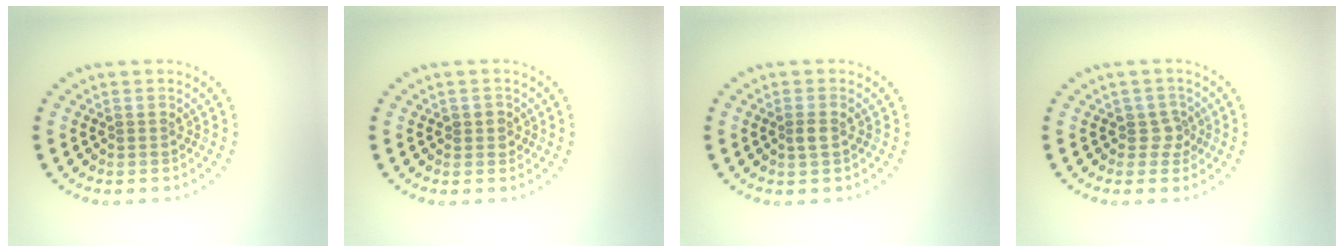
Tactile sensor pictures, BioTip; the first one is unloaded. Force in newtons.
{"total": 1.2, "press": 1.1, "slide": 0.5}
{"total": 1.1, "press": 1.0, "slide": 0.5}
{"total": 1.7, "press": 1.4, "slide": 1.1}